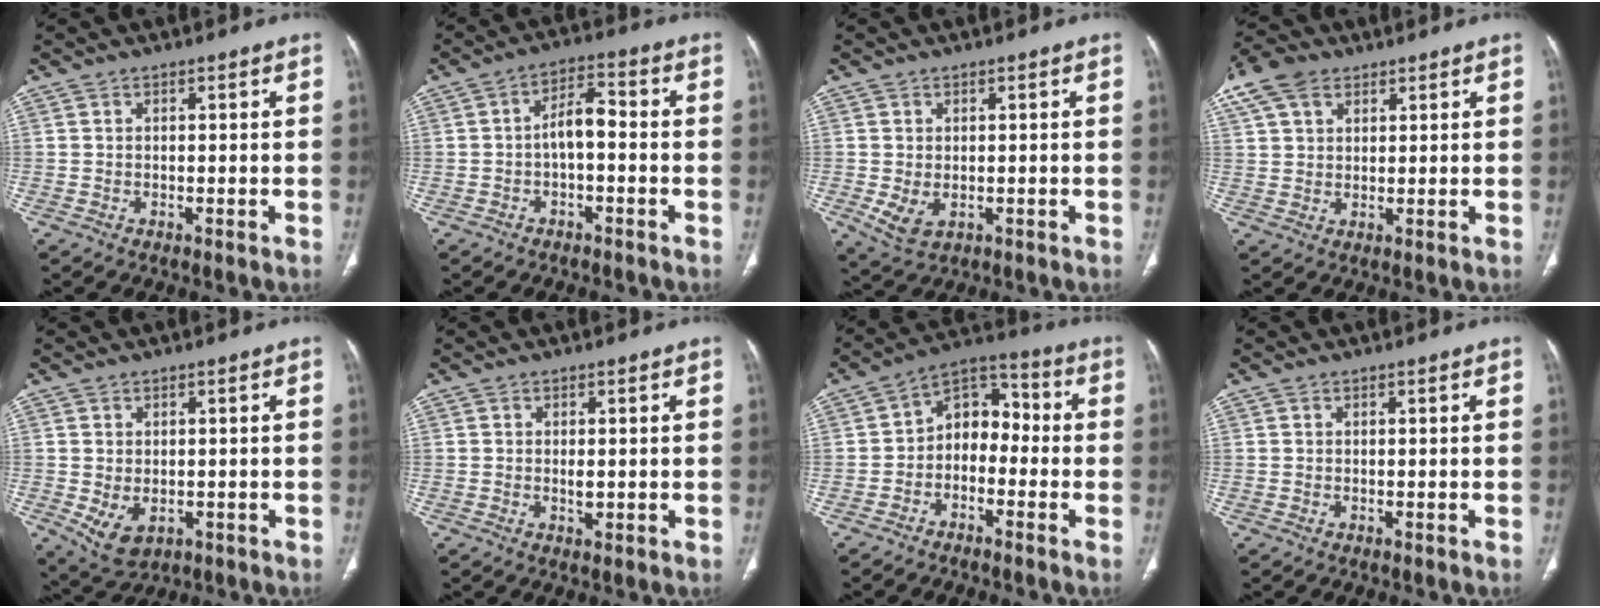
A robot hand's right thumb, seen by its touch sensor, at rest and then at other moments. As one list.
[{"total": 5.4, "force": [-1.0, 2.6, 4.6], "torque": [-0.075, 0.032, -0.024]}, {"total": 4.3, "force": [-0.6, 2.9, 3.1], "torque": [-0.062, -0.012, 0.003]}, {"total": 11.0, "force": [6.0, 7.2, 5.8], "torque": [-0.123, 0.018, 0.116]}, {"total": 5.5, "force": [-1.0, 3.8, 3.9], "torque": [-0.065, -0.010, 0.002]}, {"total": 1.5, "force": [0.1, 0.6, 1.3], "torque": [-0.025, -0.005, 0.003]}, {"total": 9.1, "force": [-2.1, 6.7, 5.8], "torque": [-0.060, 0.048, -0.054]}, {"total": 0.0}]